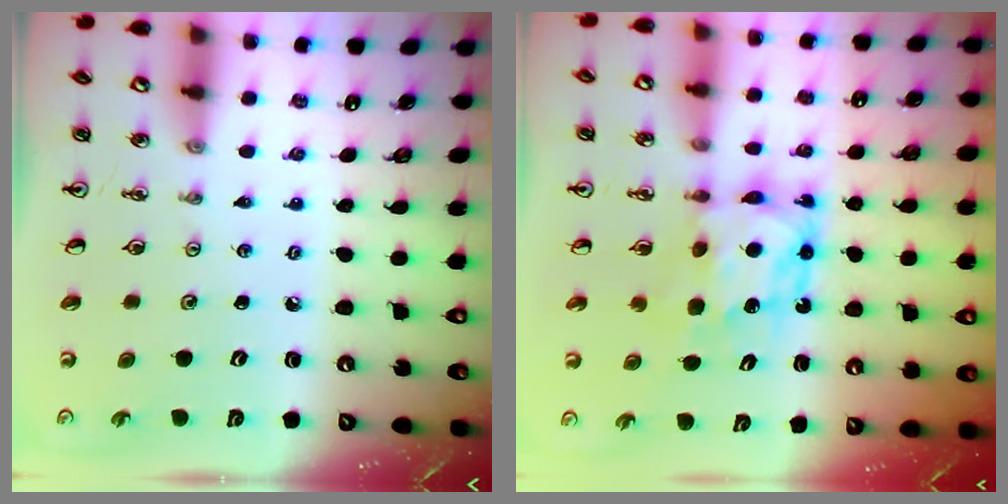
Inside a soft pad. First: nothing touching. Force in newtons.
{"total": 6.7, "press": 6.7, "slide": 1.0}